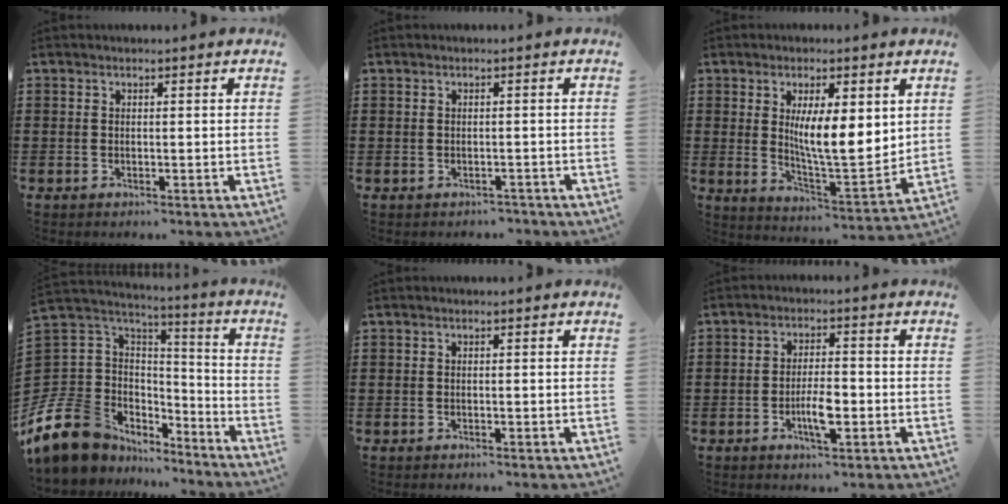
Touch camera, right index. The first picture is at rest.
{"total": 1.0, "force": [-0.8, 0.6, 0.0], "torque": [-0.003, 0.003, -0.017]}
{"total": 8.4, "force": [2.1, 2.6, 7.7], "torque": [-0.132, -0.013, 0.032]}
{"total": 12.7, "force": [-7.4, 9.6, 3.6], "torque": [-0.133, 0.012, -0.140]}
{"total": 0.0}
{"total": 5.1, "force": [-1.7, 1.6, 4.5], "torque": [-0.089, 0.003, -0.034]}